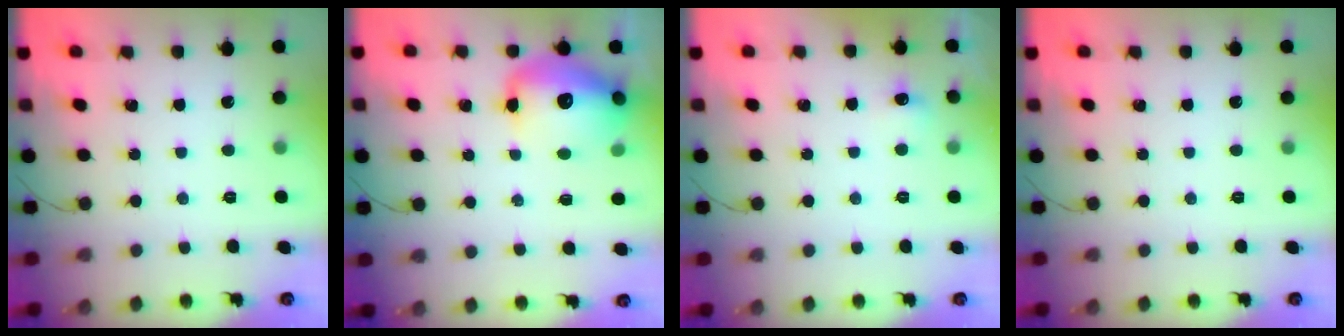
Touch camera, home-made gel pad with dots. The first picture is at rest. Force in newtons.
{"total": 15.8, "press": 15.2, "slide": 4.3}
{"total": 5.0, "press": 4.8, "slide": 1.4}
{"total": 0.0}